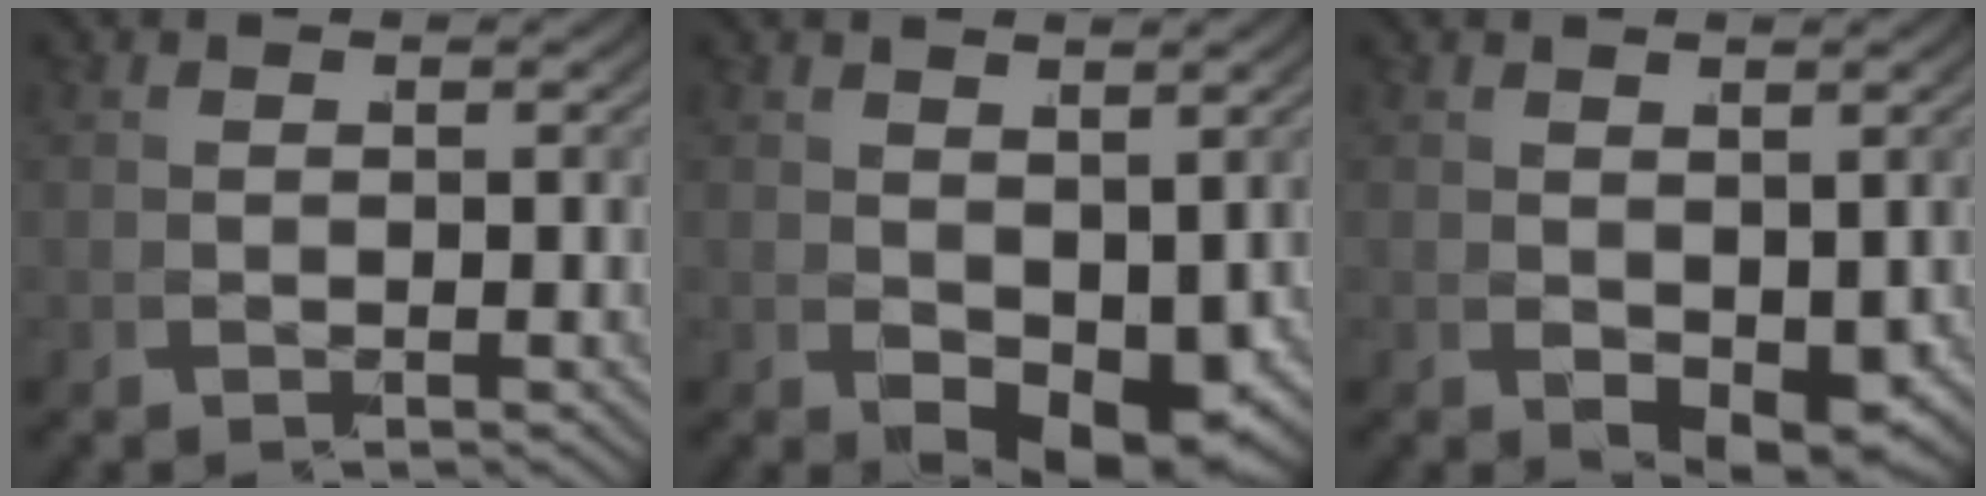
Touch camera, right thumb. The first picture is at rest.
{"total": 4.6, "force": [-0.5, 2.7, 3.7], "torque": [-0.076, -0.023, 0.005]}
{"total": 2.1, "force": [0.1, 1.0, 1.8], "torque": [-0.033, -0.012, 0.011]}